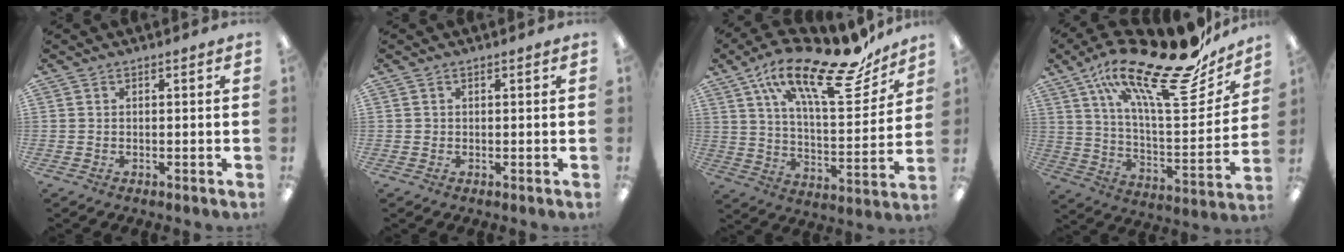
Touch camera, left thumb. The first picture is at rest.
{"total": 0.5, "force": [0.2, 0.5, 0.1], "torque": [-0.002, 0.005, 0.002]}
{"total": 24.6, "force": [17.0, 7.7, 15.9], "torque": [-0.243, -0.109, 0.276]}
{"total": 27.4, "force": [18.9, 7.5, 18.4], "torque": [-0.289, -0.121, 0.309]}